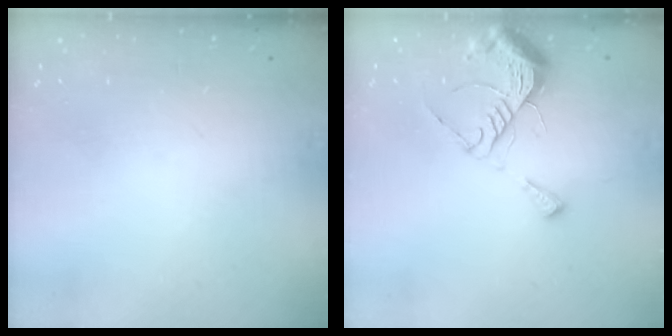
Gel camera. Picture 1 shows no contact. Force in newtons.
{"total": 11.3, "press": 11.3, "slide": 0.8}